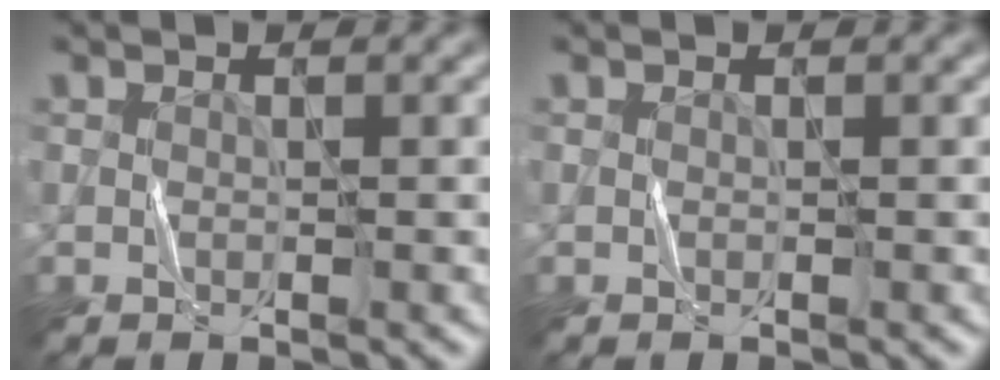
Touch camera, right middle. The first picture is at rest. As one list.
[{"total": 0.0}]